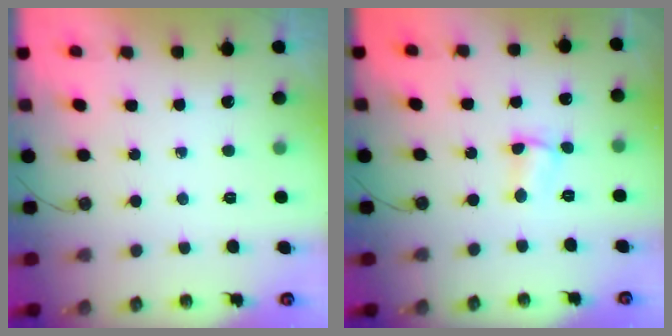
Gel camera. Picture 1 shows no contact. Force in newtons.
{"total": 1.8, "press": 1.7, "slide": 0.5}